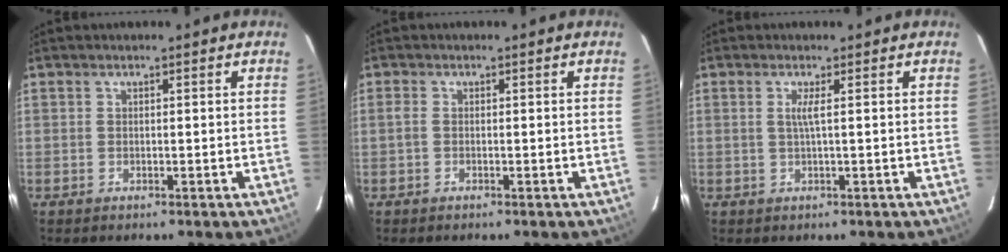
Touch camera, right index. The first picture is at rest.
{"total": 0.8, "force": [-0.2, 0.5, 0.7], "torque": [-0.014, 0.002, -0.005]}
{"total": 1.6, "force": [0.4, -0.6, 1.4], "torque": [-0.023, -0.001, 0.007]}